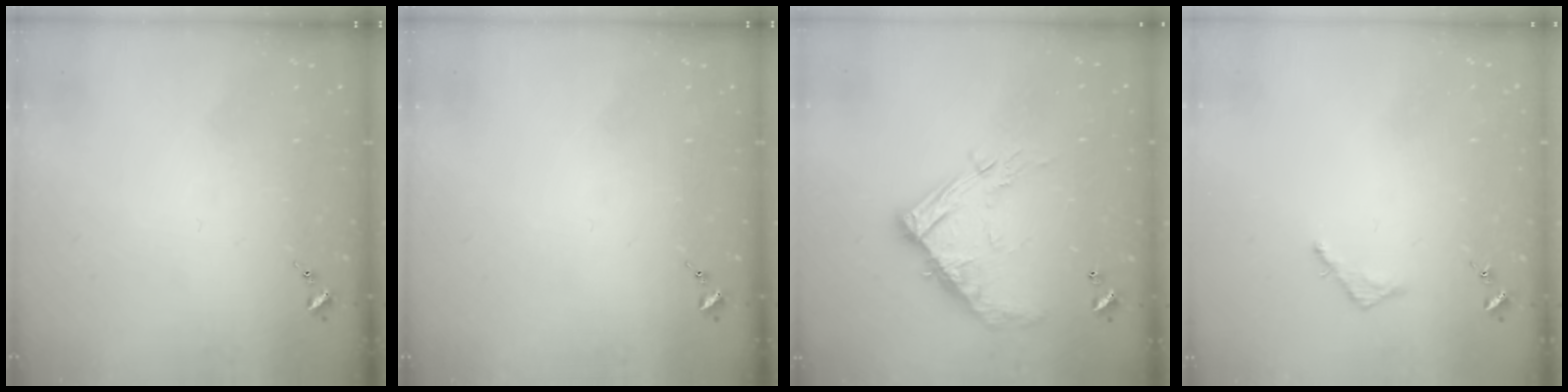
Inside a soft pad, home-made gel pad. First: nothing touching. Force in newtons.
{"total": 0.0}
{"total": 15.6, "press": 15.6, "slide": 1.2}
{"total": 2.5, "press": 2.5, "slide": 0.2}